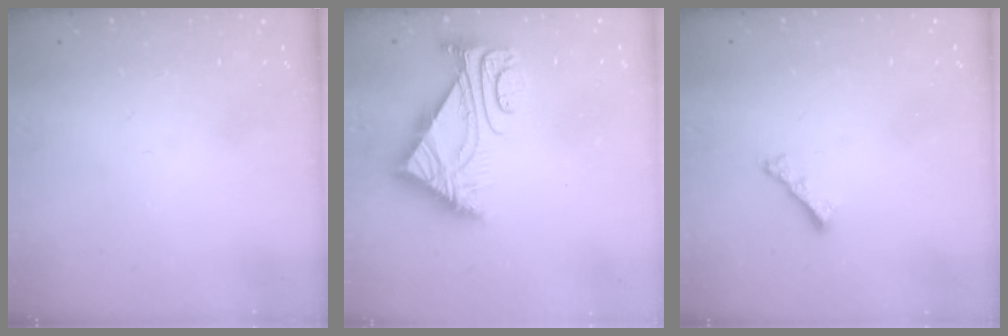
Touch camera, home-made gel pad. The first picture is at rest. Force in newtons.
{"total": 5.9, "press": 5.9, "slide": 0.5}
{"total": 2.8, "press": 2.7, "slide": 0.6}